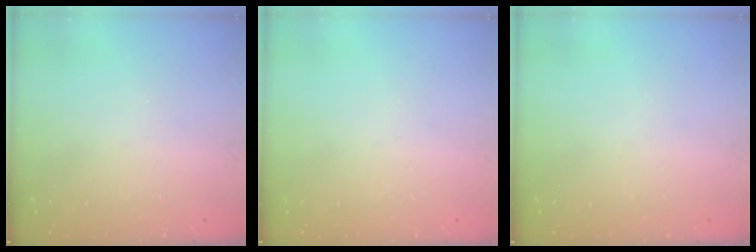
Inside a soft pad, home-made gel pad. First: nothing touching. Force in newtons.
{"total": 0.0}
{"total": 0.0}